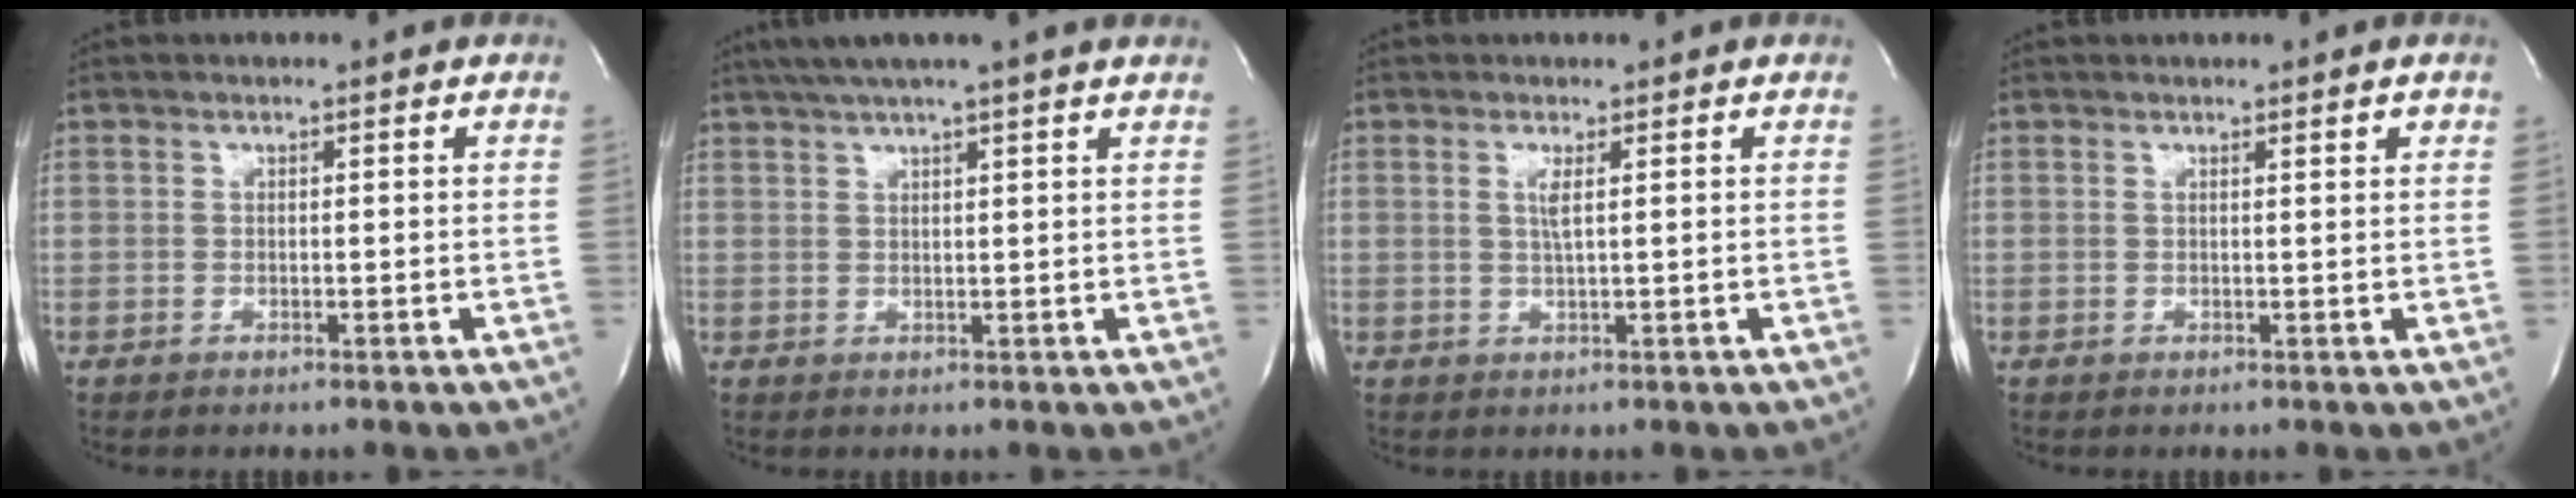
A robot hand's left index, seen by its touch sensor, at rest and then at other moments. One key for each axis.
{"total": 9.9, "fx": 8.2, "fy": -0.7, "fz": 5.4, "tx": -0.092, "ty": 0.027, "tz": 0.103}
{"total": 1.7, "fx": 0.5, "fy": -0.1, "fz": 1.6, "tx": -0.040, "ty": -0.009, "tz": 0.010}
{"total": 0.9, "fx": 0.8, "fy": -0.1, "fz": 0.5, "tx": -0.009, "ty": -0.006, "tz": 0.009}